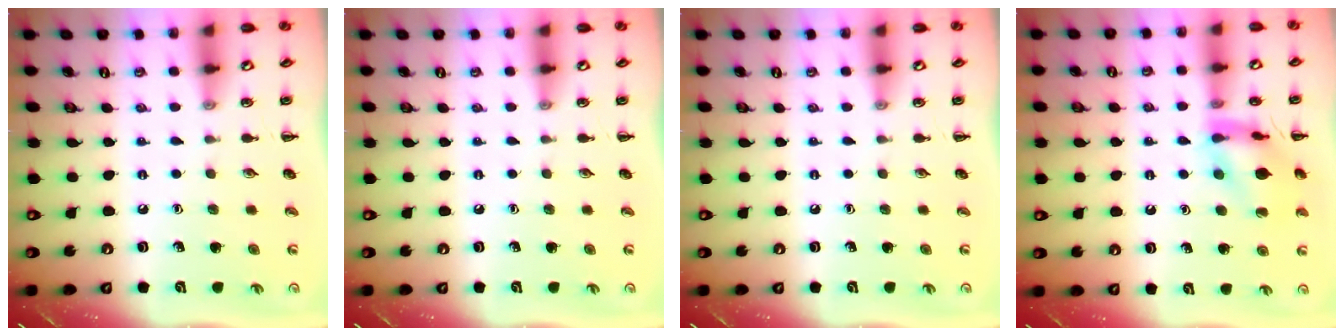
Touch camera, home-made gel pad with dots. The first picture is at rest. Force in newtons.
{"total": 0.0}
{"total": 0.0}
{"total": 13.2, "press": 13.1, "slide": 1.0}